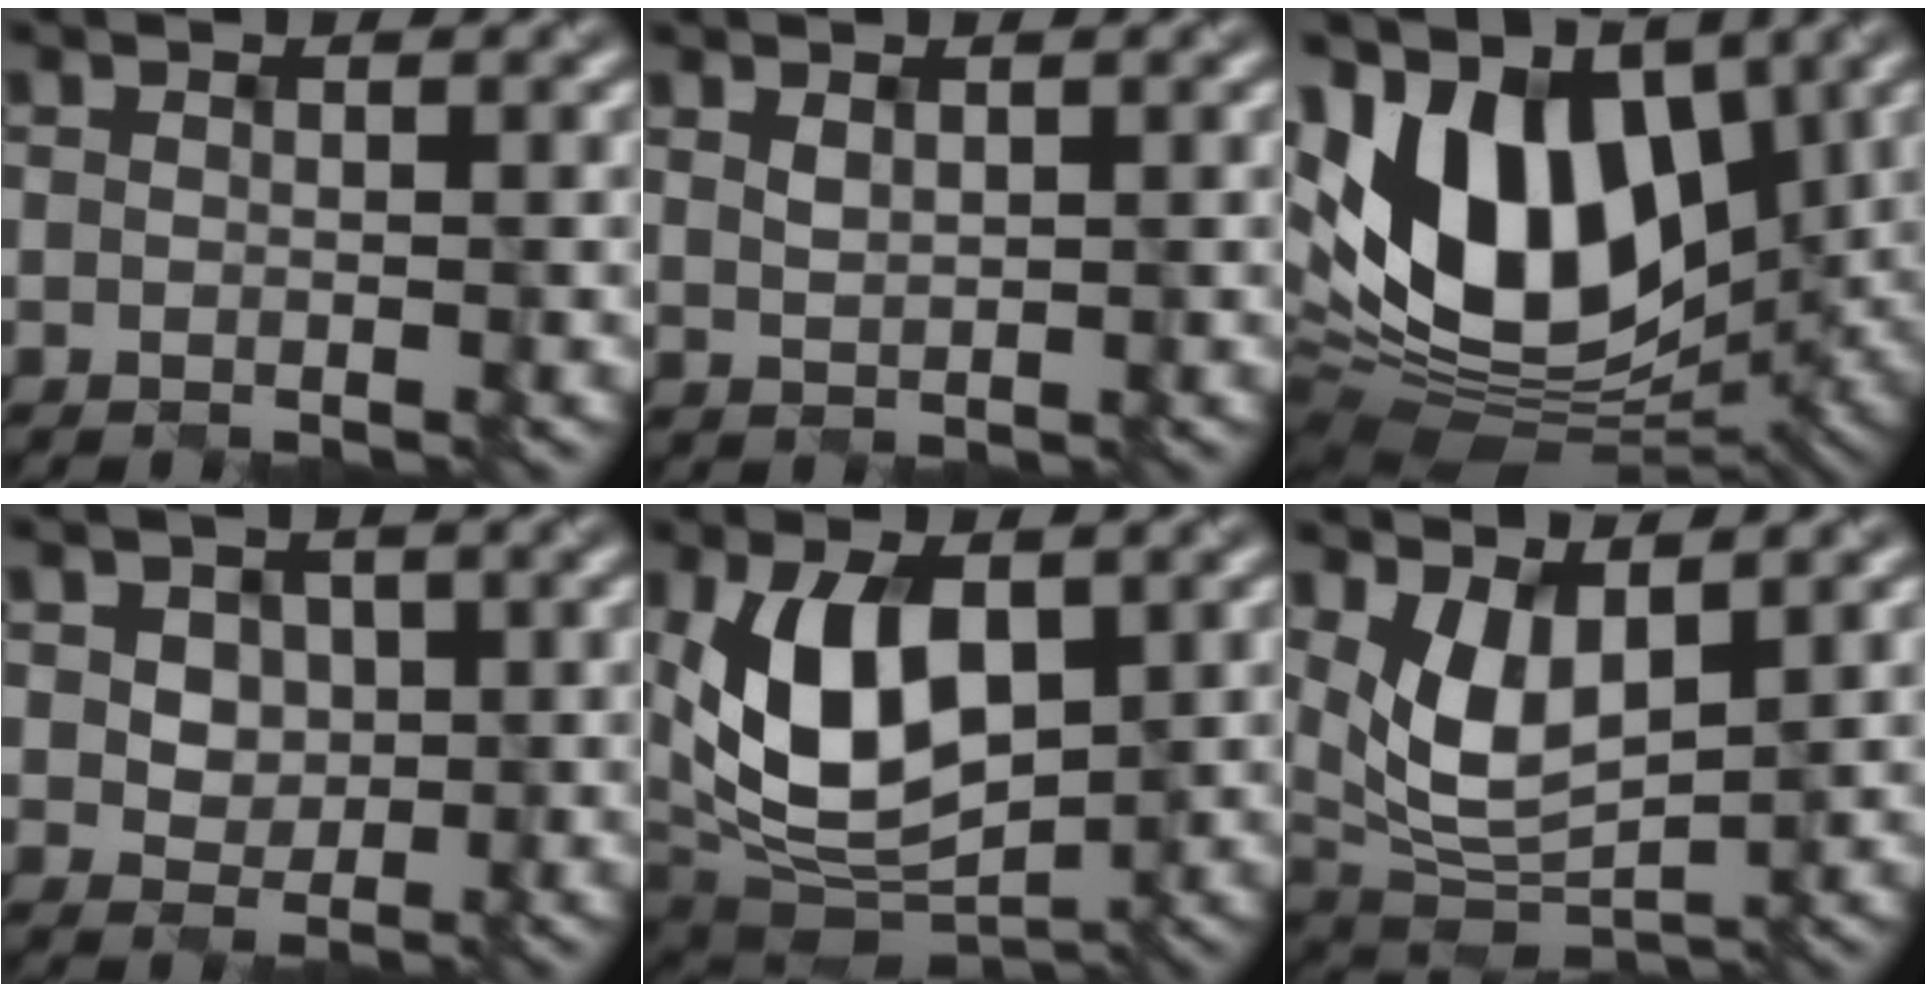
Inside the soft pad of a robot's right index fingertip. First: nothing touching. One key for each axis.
{"total": 0.7, "fx": 0.5, "fy": 0.3, "fz": 0.4, "tx": -0.012, "ty": -0.005, "tz": 0.023}
{"total": 14.8, "fx": 3.0, "fy": 9.4, "fz": 11.0, "tx": -0.212, "ty": 0.011, "tz": 0.051}
{"total": 3.1, "fx": 1.0, "fy": 2.6, "fz": 1.3, "tx": -0.039, "ty": 0.009, "tz": 0.023}
{"total": 8.0, "fx": 1.3, "fy": 4.8, "fz": 6.3, "tx": -0.124, "ty": -0.012, "tz": 0.025}
{"total": 5.2, "fx": 1.7, "fy": 2.6, "fz": 4.2, "tx": -0.097, "ty": -0.016, "tz": 0.045}